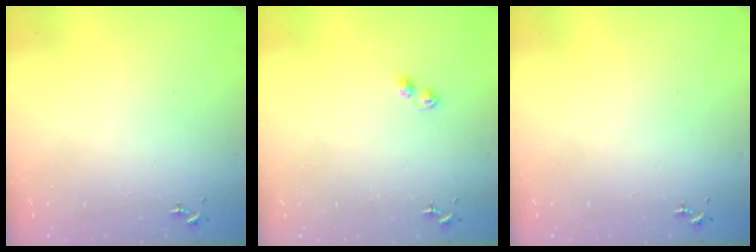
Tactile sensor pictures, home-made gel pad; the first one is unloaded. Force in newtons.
{"total": 3.7, "press": 3.7, "slide": 0.4}
{"total": 0.0}